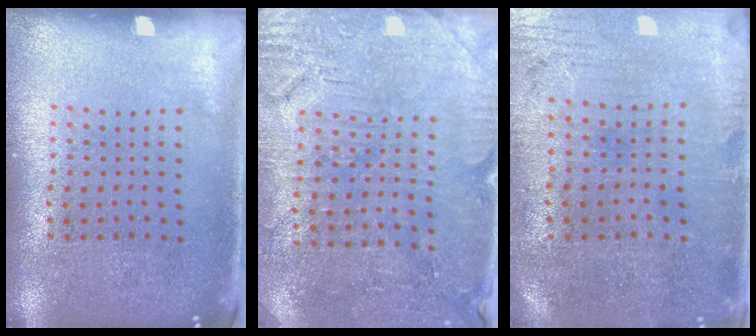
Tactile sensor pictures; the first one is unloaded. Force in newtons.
{"total": 3.1, "press": 3.0, "slide": 0.6}
{"total": 0.6, "press": 0.4, "slide": 0.5}